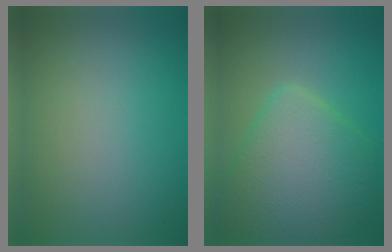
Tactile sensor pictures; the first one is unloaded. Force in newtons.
{"total": 7.0, "press": 7.0, "slide": 0.3}